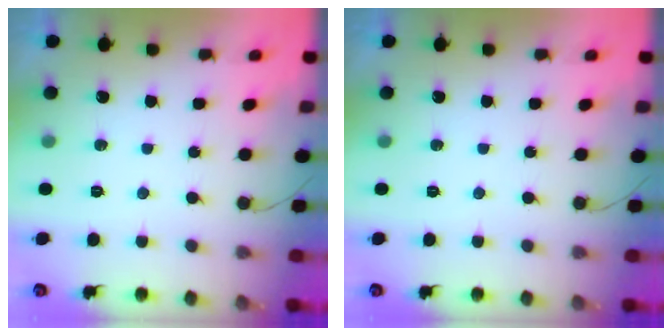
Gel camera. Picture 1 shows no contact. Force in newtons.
{"total": 0.0}